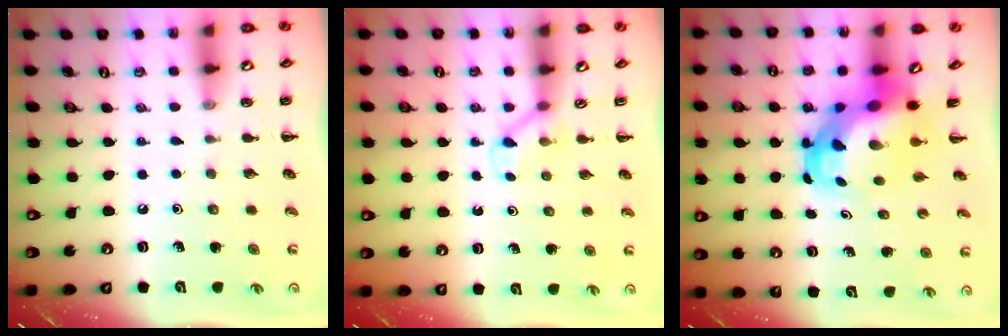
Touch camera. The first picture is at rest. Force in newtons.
{"total": 3.0, "press": 2.8, "slide": 1.1}
{"total": 7.0, "press": 6.7, "slide": 2.1}